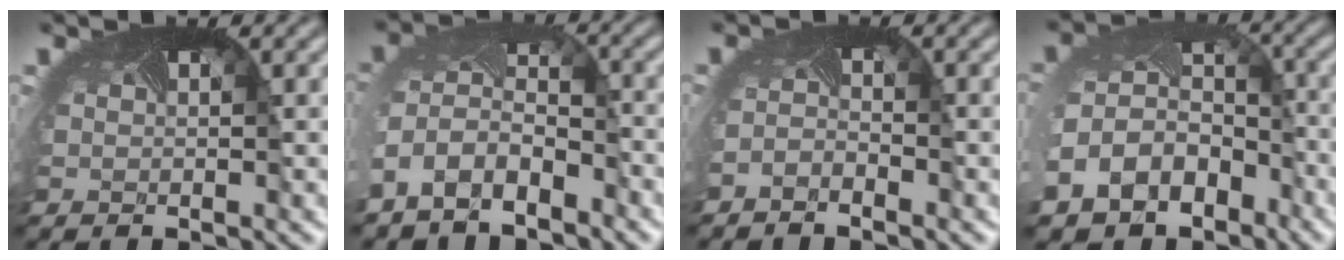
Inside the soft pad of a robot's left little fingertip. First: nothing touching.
{"total": 5.8, "force": [-3.6, 3.7, 2.5], "torque": [-0.077, -0.020, -0.067]}
{"total": 1.4, "force": [-1.4, -0.1, -0.3], "torque": [-0.020, -0.015, -0.027]}
{"total": 11.8, "force": [-6.4, 9.2, 3.9], "torque": [-0.131, -0.049, -0.093]}